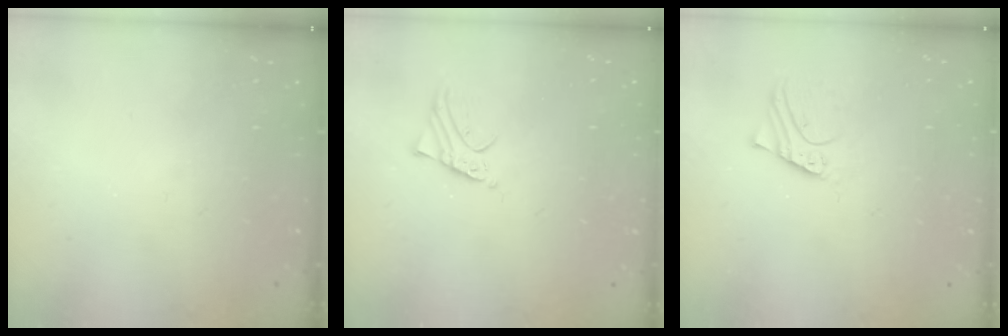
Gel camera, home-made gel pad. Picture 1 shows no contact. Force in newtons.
{"total": 1.9, "press": 1.9, "slide": 0.3}
{"total": 3.7, "press": 3.7, "slide": 0.2}